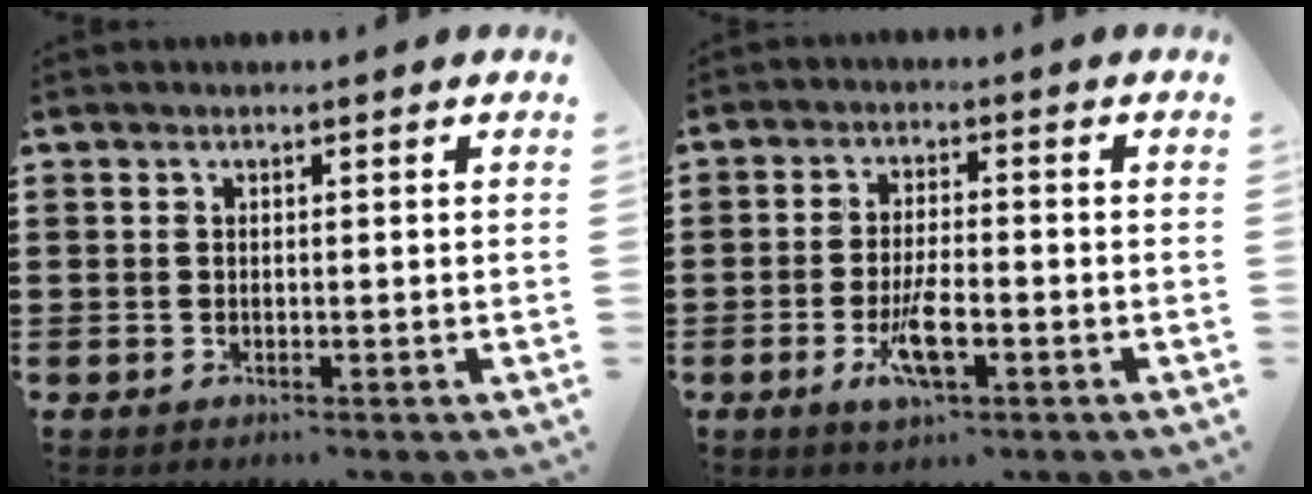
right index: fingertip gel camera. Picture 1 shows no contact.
{"total": 6.2, "force": [-2.4, 1.9, 5.3], "torque": [-0.113, -0.007, -0.047]}